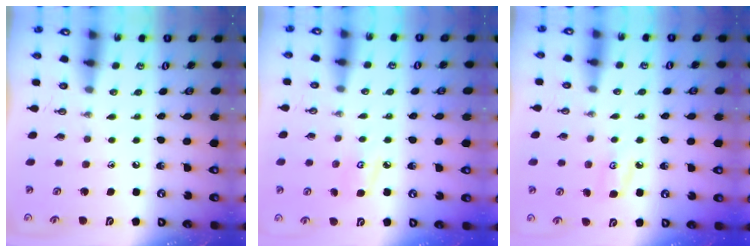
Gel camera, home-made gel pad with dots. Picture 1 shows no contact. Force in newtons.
{"total": 4.8, "press": 4.7, "slide": 0.5}
{"total": 5.4, "press": 5.4, "slide": 0.5}